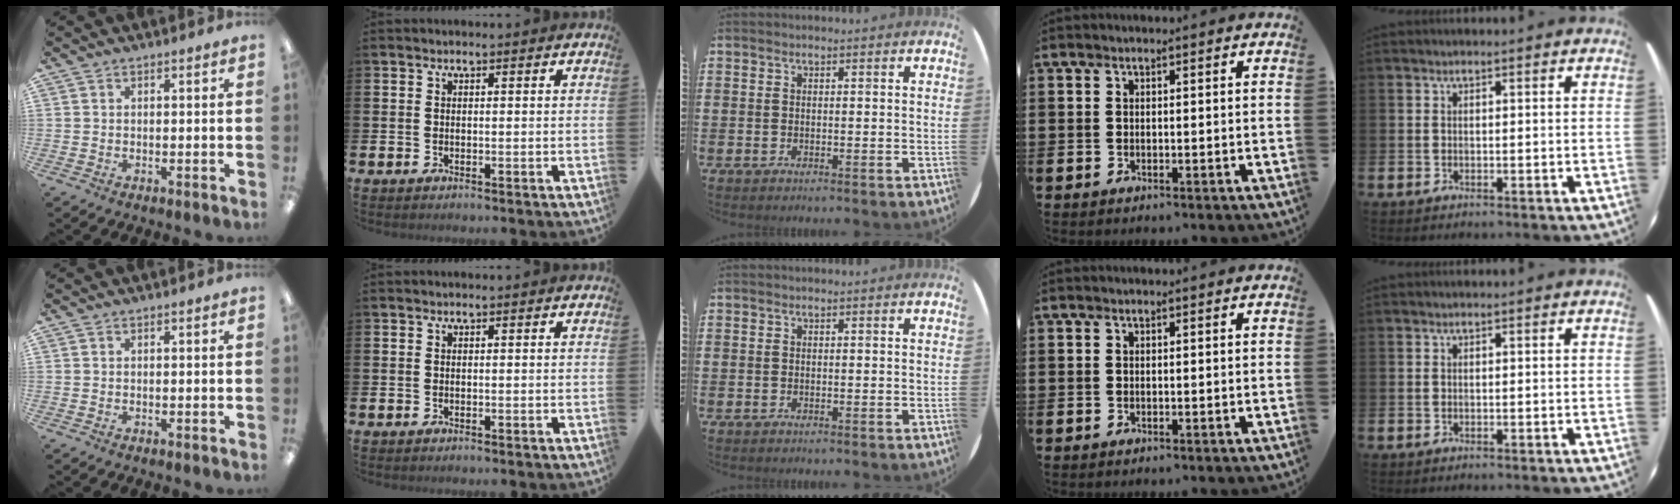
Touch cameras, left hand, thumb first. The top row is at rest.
{}